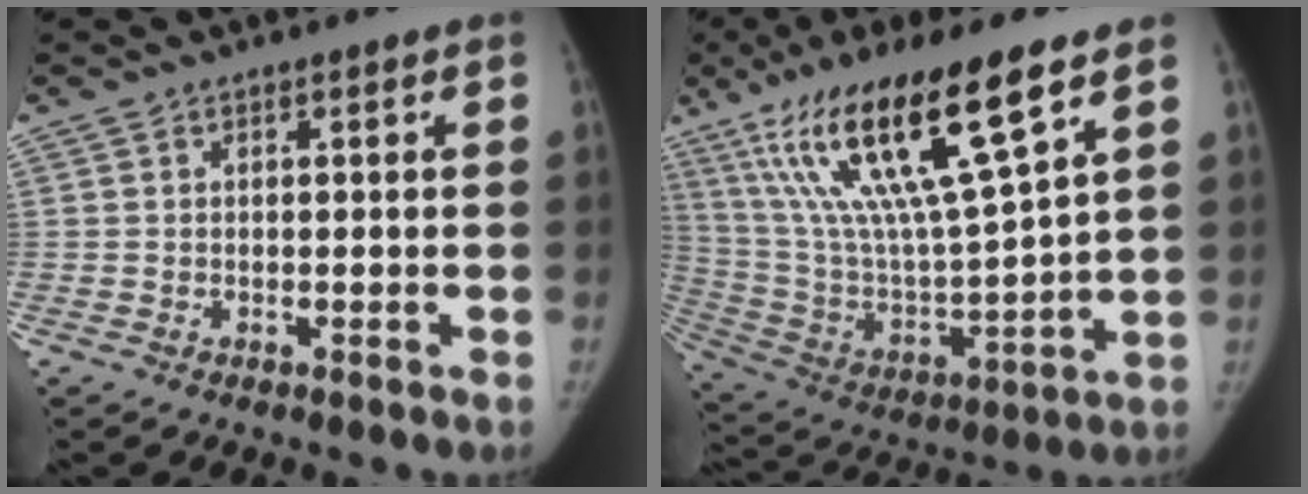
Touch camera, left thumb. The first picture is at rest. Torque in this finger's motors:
{"motor_torque": [3.12, 1.89, 2.27, -0.50, 0.26]}